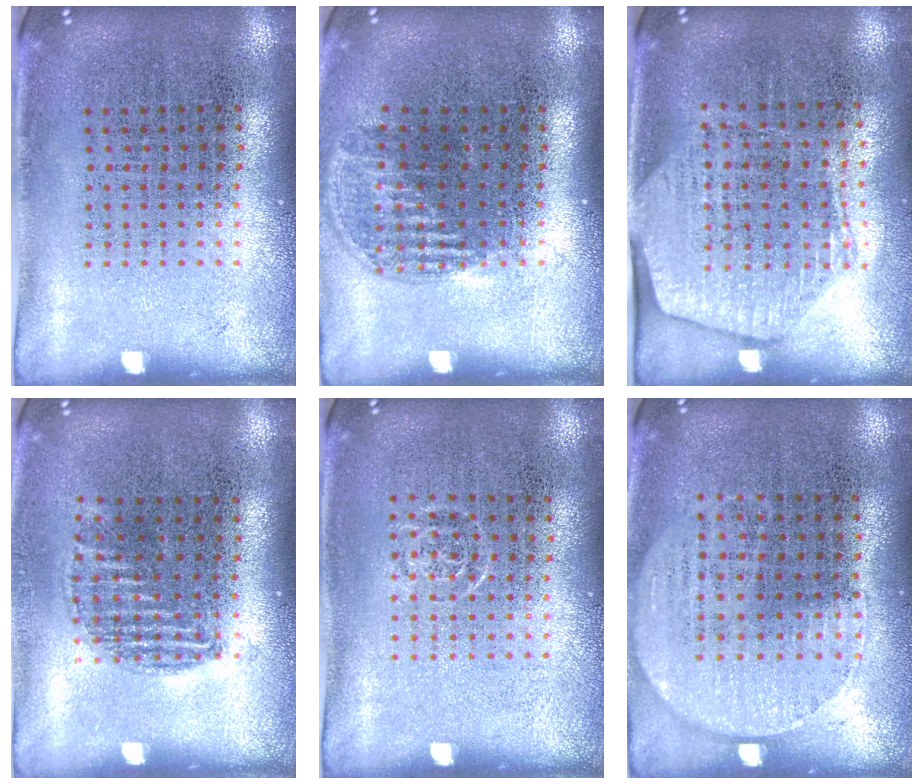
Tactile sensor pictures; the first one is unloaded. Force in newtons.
{"total": 1.0, "press": 0.8, "slide": 0.6}
{"total": 1.9, "press": 1.7, "slide": 0.8}
{"total": 0.9, "press": 0.8, "slide": 0.4}
{"total": 0.5, "press": 0.5, "slide": 0.2}
{"total": 0.6, "press": 0.4, "slide": 0.5}